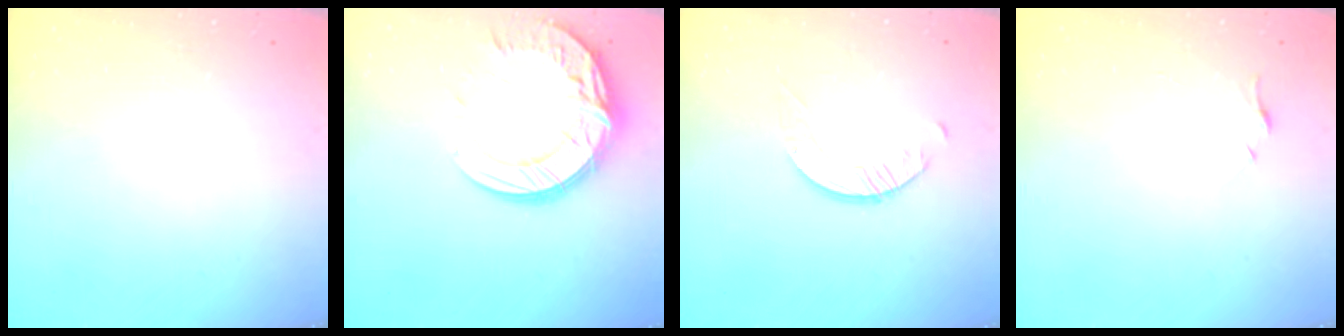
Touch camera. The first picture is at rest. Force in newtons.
{"total": 16.9, "press": 16.9, "slide": 1.6}
{"total": 2.9, "press": 2.9, "slide": 0.2}
{"total": 2.8, "press": 2.7, "slide": 0.4}